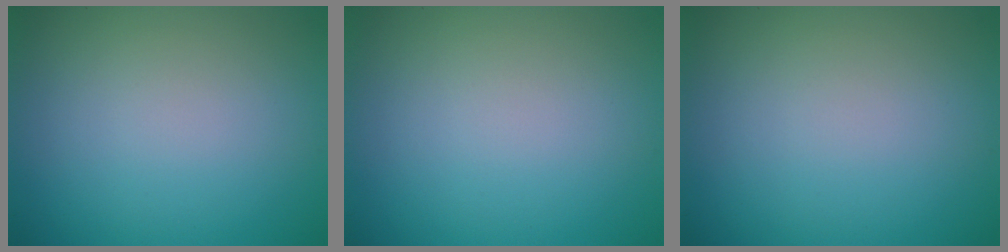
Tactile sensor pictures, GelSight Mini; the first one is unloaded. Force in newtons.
{"total": 0.0}
{"total": 0.0}